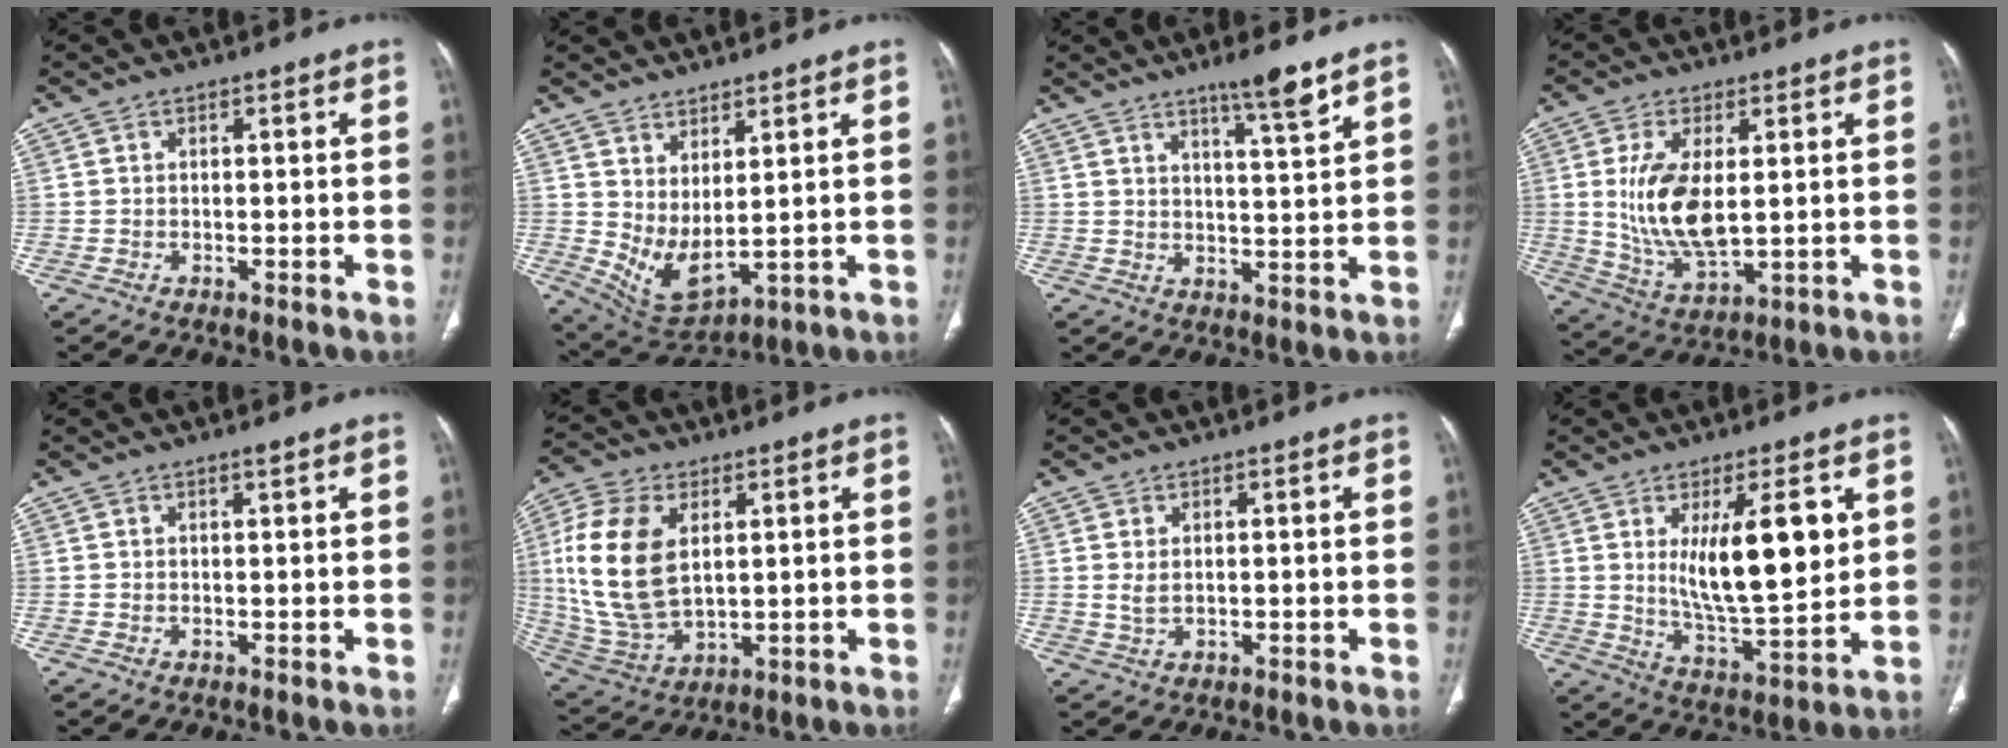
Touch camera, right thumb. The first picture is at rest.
{"total": 8.3, "force": [2.8, 3.5, 7.0], "torque": [-0.131, -0.034, 0.074]}
{"total": 6.8, "force": [4.8, 0.1, 4.8], "torque": [-0.072, -0.034, 0.078]}
{"total": 12.4, "force": [1.5, 6.0, 10.7], "torque": [-0.207, -0.019, 0.040]}
{"total": 0.6, "force": [0.5, -0.1, 0.4], "torque": [-0.004, -0.003, 0.009]}
{"total": 17.9, "force": [3.4, 10.7, 13.9], "torque": [-0.290, -0.013, 0.074]}
{"total": 2.0, "force": [0.4, 1.2, 1.6], "torque": [-0.036, 0.000, 0.012]}
{"total": 15.4, "force": [3.9, 4.9, 14.1], "torque": [-0.213, -0.040, 0.075]}